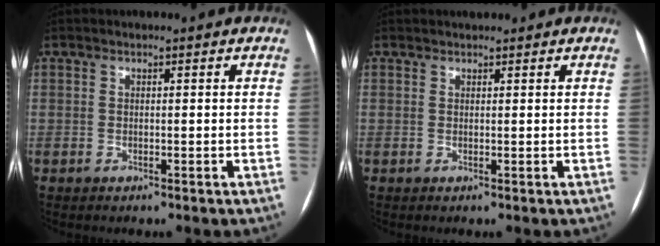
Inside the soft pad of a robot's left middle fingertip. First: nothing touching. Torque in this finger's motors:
{"motor_torque": [-0.19, -0.10, 0.07, 0.00]}